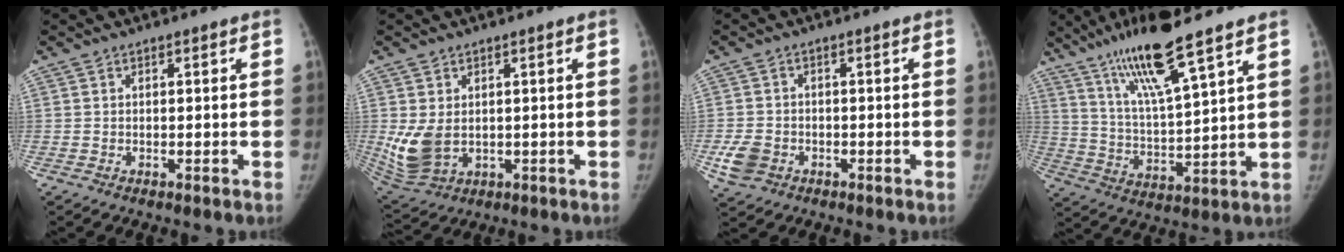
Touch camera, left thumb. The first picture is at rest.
{"total": 7.9, "force": [0.6, 5.5, 5.7], "torque": [-0.116, -0.016, 0.029]}
{"total": 4.8, "force": [-1.7, 3.8, 2.4], "torque": [-0.050, 0.005, -0.027]}
{"total": 15.1, "force": [10.4, 1.4, 10.8], "torque": [-0.194, -0.051, 0.199]}